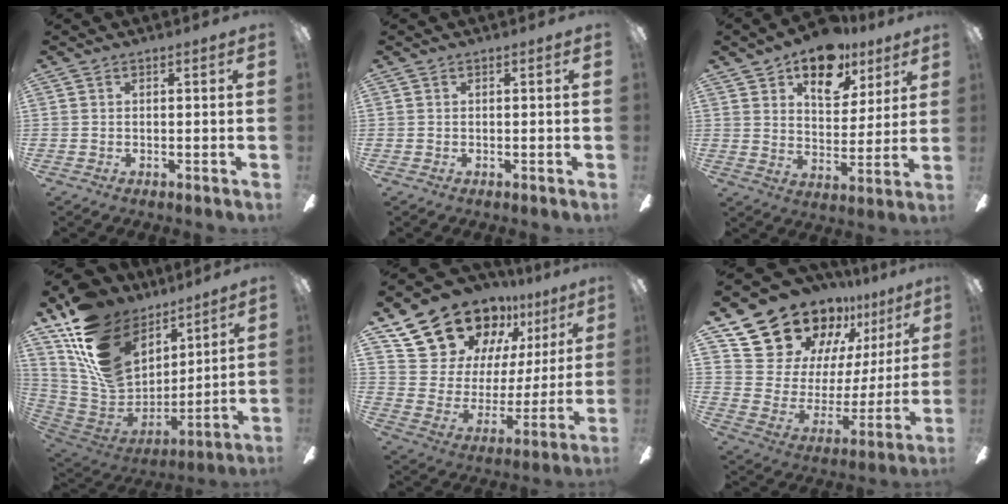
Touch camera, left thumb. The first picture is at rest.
{"total": 0.0}
{"total": 14.3, "force": [9.4, 8.1, 7.1], "torque": [-0.090, -0.048, 0.162]}
{"total": 20.7, "force": [10.6, 14.4, 10.4], "torque": [-0.209, -0.058, 0.203]}
{"total": 21.8, "force": [16.3, 12.4, 7.5], "torque": [-0.143, -0.106, 0.317]}
{"total": 20.9, "force": [17.2, 10.9, 4.9], "torque": [-0.105, -0.131, 0.328]}